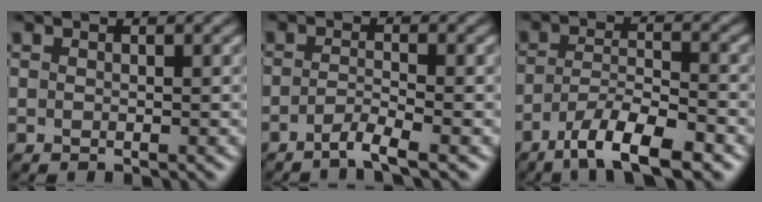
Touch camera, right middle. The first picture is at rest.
{"total": 2.3, "force": [-1.4, 0.2, 1.7], "torque": [-0.026, 0.001, -0.039]}
{"total": 7.4, "force": [-5.1, 1.8, 5.0], "torque": [-0.084, -0.001, -0.089]}